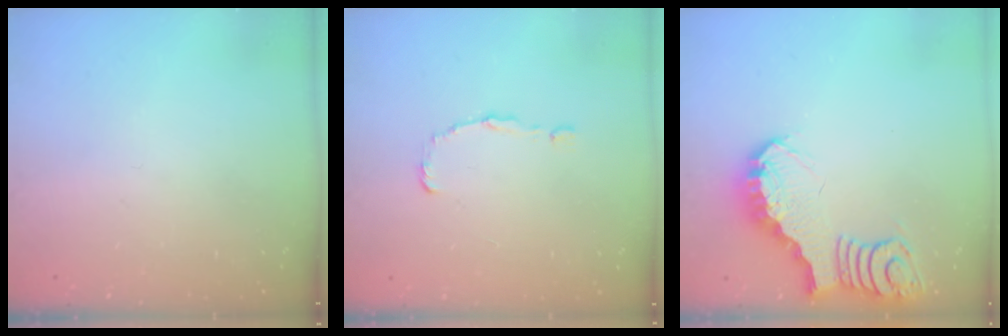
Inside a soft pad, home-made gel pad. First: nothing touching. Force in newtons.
{"total": 0.9, "press": 0.9, "slide": 0.0}
{"total": 3.5, "press": 3.5, "slide": 0.5}